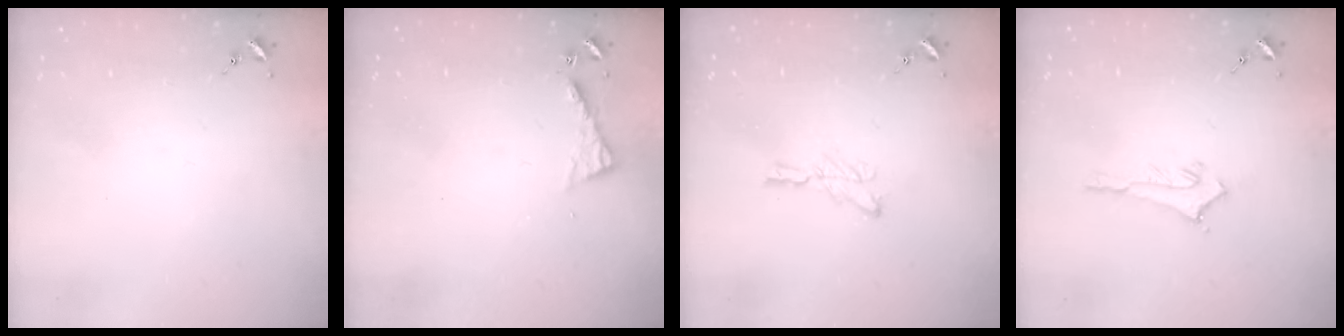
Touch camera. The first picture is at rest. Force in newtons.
{"total": 5.8, "press": 5.8, "slide": 0.5}
{"total": 5.5, "press": 5.5, "slide": 0.5}
{"total": 2.8, "press": 2.8, "slide": 0.4}